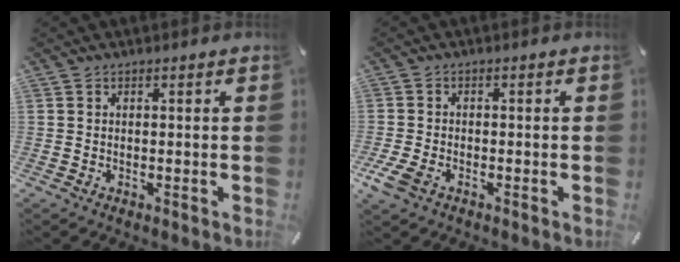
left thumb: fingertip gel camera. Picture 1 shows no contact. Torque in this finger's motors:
{"motor_torque": [0.17, 0.88, 0.50, 0.38, 0.15]}